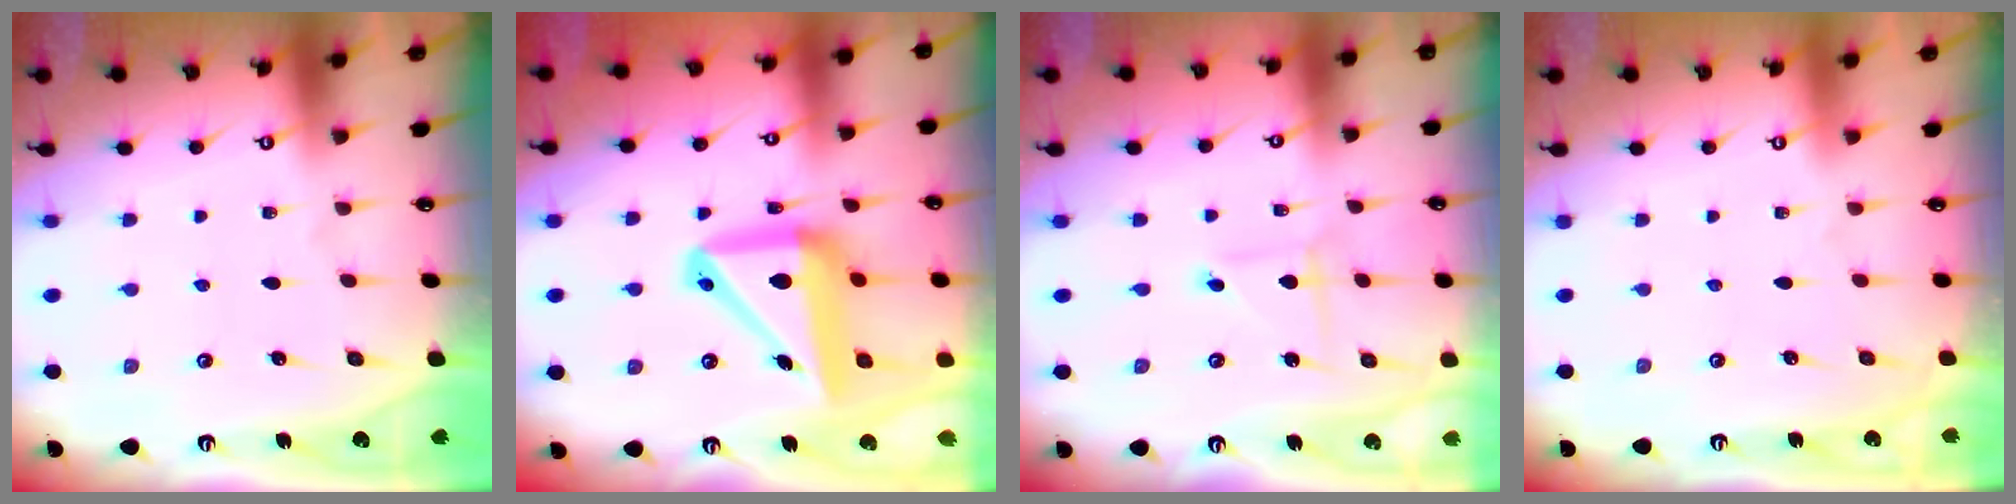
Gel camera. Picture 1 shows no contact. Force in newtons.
{"total": 15.5, "press": 15.4, "slide": 1.8}
{"total": 1.4, "press": 1.3, "slide": 0.1}
{"total": 0.0}